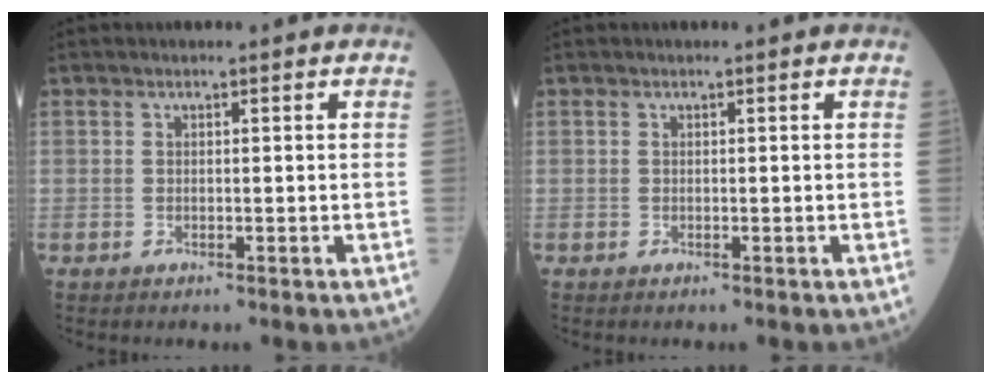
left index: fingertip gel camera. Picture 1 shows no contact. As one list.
[{"total": 0.0}]